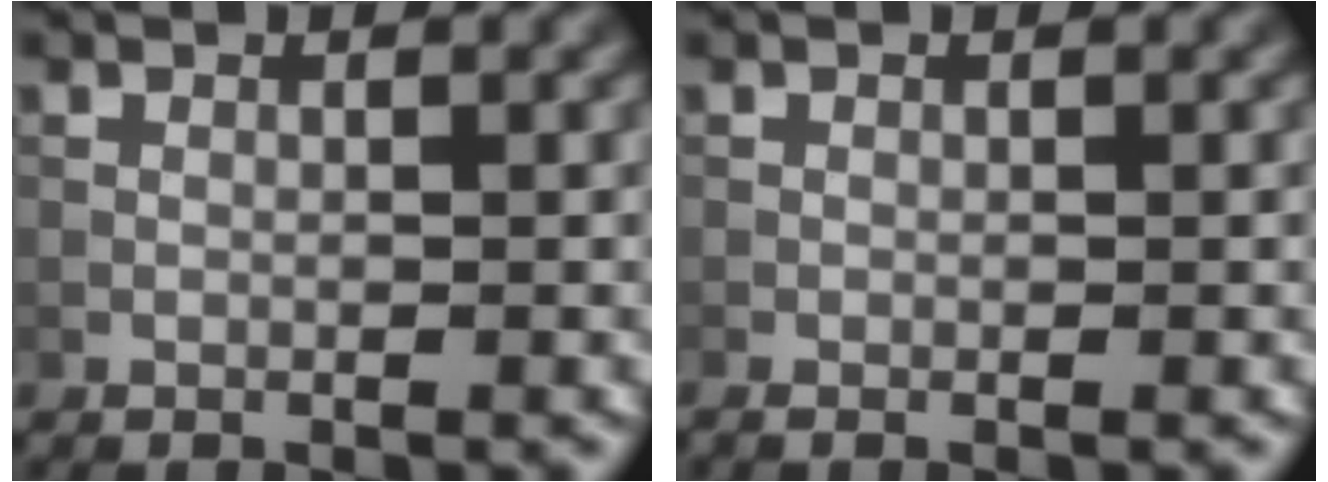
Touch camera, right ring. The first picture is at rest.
{"total": 0.7, "force": [-0.5, 0.3, 0.4], "torque": [-0.010, -0.002, -0.008]}